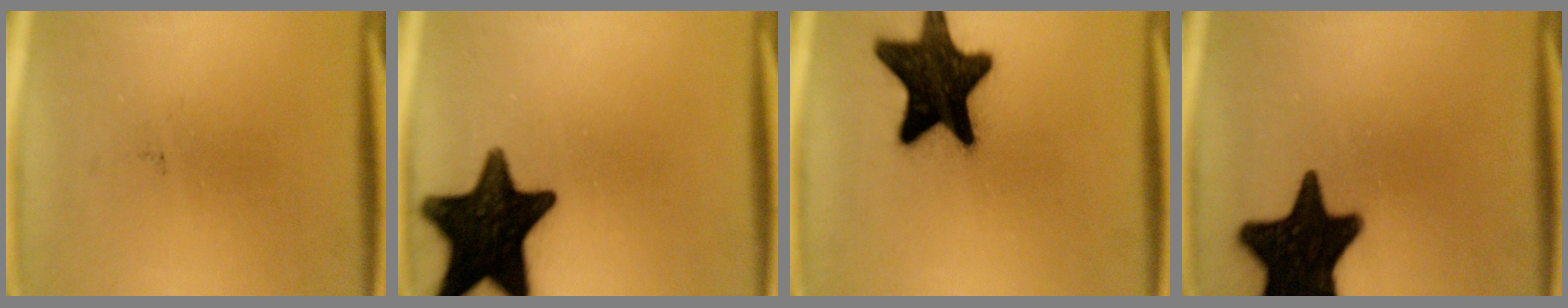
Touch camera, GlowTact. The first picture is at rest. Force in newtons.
{"total": 17.8}
{"total": 18.5}
{"total": 18.6}